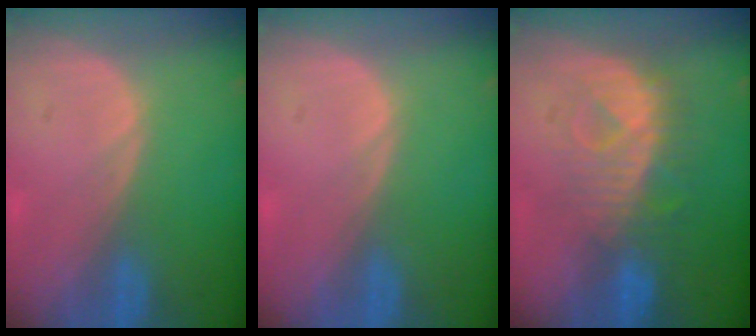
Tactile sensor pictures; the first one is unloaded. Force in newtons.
{"total": 0.5, "press": 0.1, "slide": 0.5}
{"total": 8.1, "press": 7.9, "slide": 2.0}